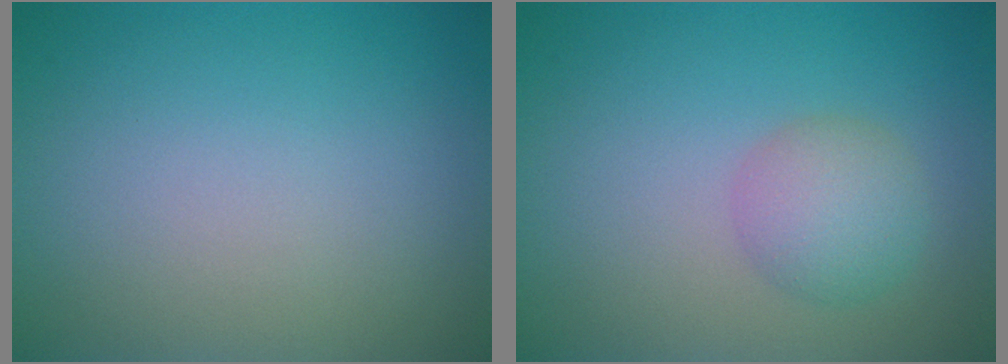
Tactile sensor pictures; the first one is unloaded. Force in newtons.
{"total": 2.9, "press": 2.9, "slide": 0.2}